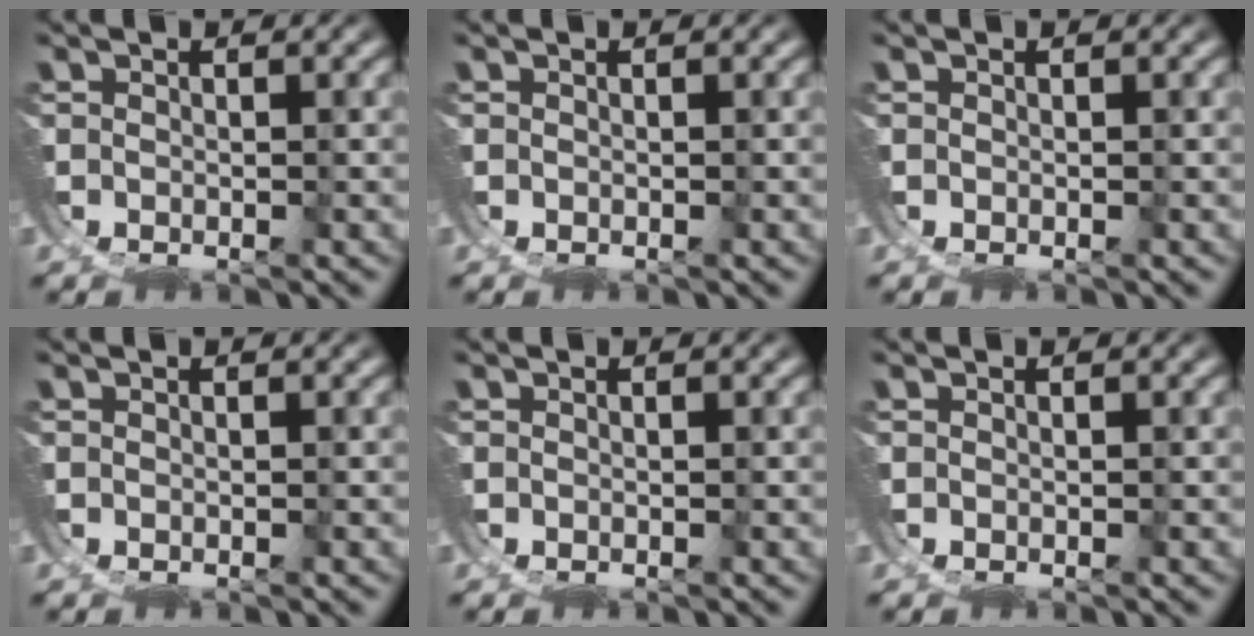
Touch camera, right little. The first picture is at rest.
{"total": 0.0}
{"total": 0.0}
{"total": 0.0}
{"total": 0.0}
{"total": 0.0}